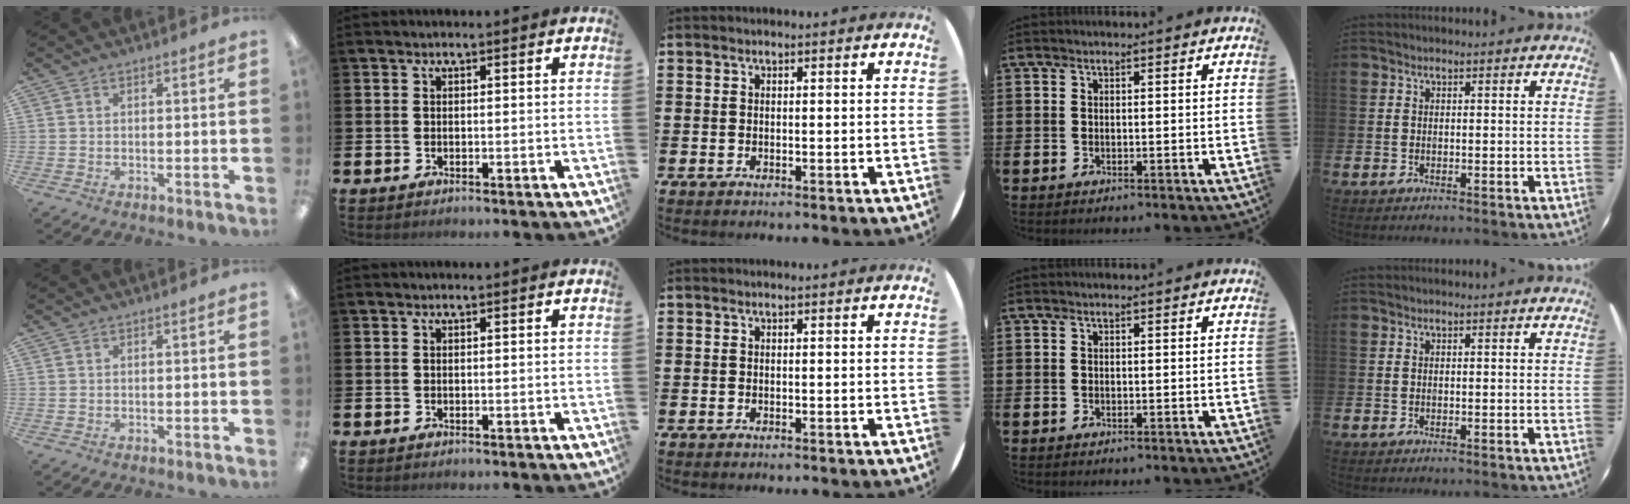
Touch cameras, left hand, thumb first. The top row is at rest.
{}